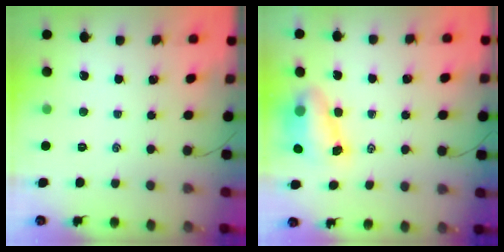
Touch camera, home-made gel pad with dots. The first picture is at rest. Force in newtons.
{"total": 7.5, "press": 7.4, "slide": 1.3}